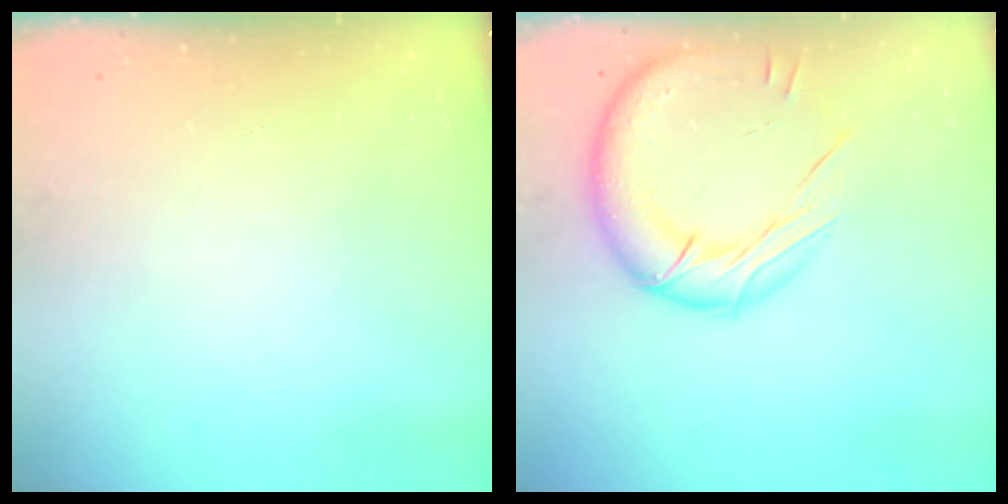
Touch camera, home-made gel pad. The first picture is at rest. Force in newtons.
{"total": 18.0, "press": 17.9, "slide": 2.2}